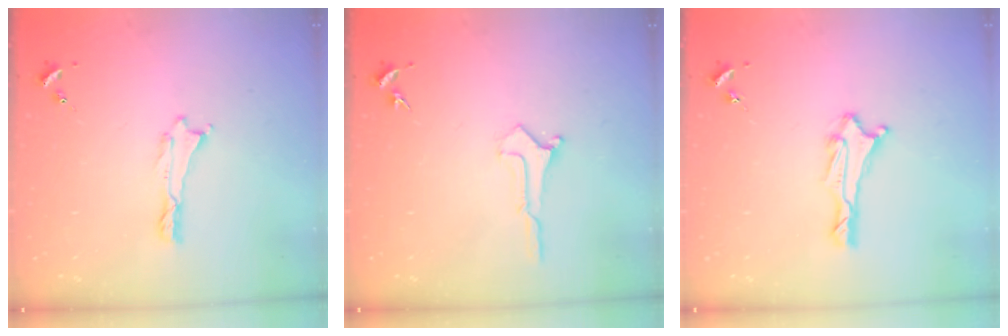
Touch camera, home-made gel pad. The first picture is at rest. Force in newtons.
{"total": 0.0}
{"total": 2.0, "press": 1.8, "slide": 0.8}